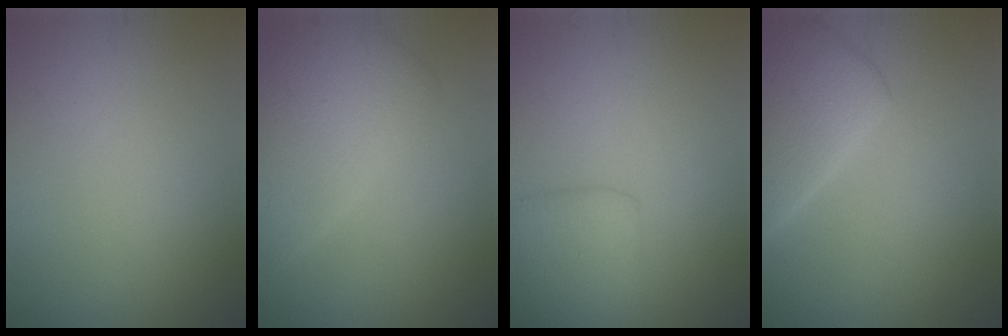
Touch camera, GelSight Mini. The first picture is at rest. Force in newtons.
{"total": 5.9, "press": 5.9, "slide": 0.0}
{"total": 3.8, "press": 3.8, "slide": 0.1}
{"total": 6.1, "press": 6.0, "slide": 0.5}